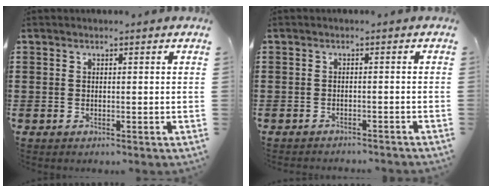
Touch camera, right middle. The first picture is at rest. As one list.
[{"total": 1.2, "force": [-1.2, 0.0, 0.0], "torque": [-0.003, 0.002, -0.026]}]